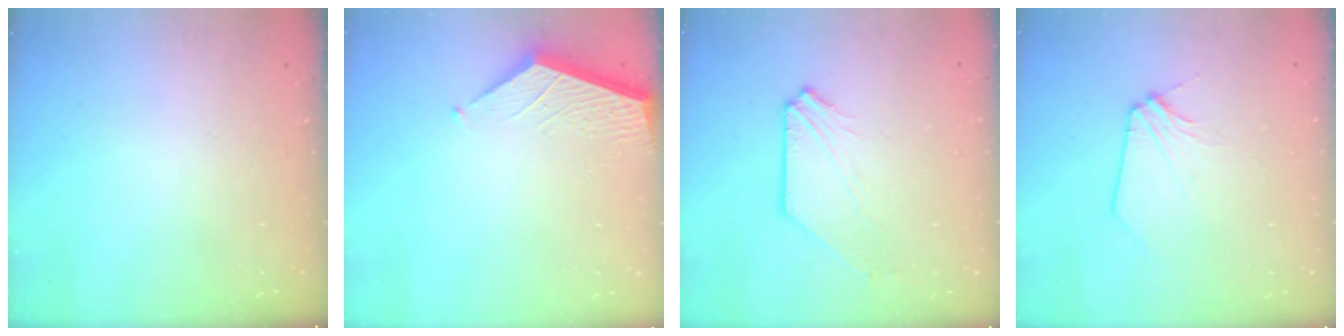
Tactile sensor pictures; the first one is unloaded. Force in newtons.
{"total": 3.5, "press": 3.5, "slide": 0.4}
{"total": 2.4, "press": 2.4, "slide": 0.3}
{"total": 2.3, "press": 2.2, "slide": 0.5}